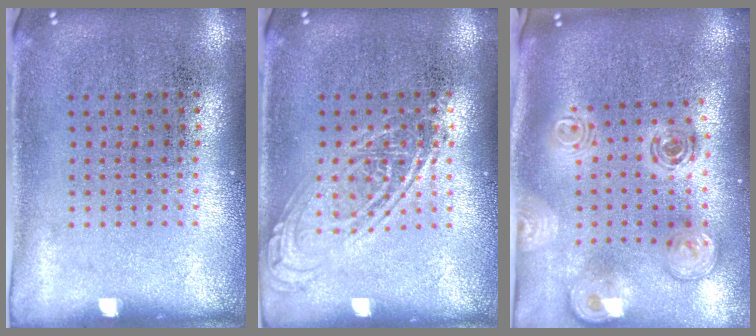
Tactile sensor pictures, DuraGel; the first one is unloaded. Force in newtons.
{"total": 2.4, "press": 2.3, "slide": 0.3}
{"total": 2.2, "press": 1.8, "slide": 1.4}